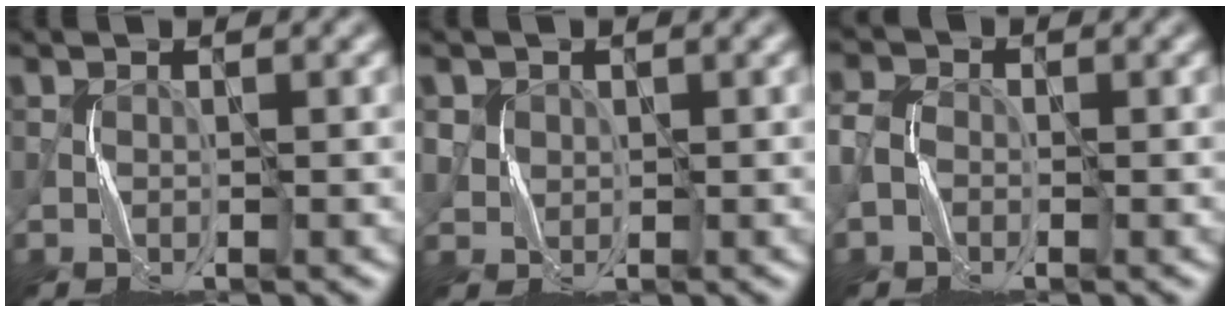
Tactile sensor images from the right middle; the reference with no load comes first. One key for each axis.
{"total": 1.5, "fx": 0.7, "fy": 1.3, "fz": 0.0, "tx": -0.018, "ty": -0.010, "tz": 0.024}
{"total": 2.2, "fx": -0.9, "fy": 1.7, "fz": 1.1, "tx": -0.026, "ty": 0.000, "tz": -0.017}